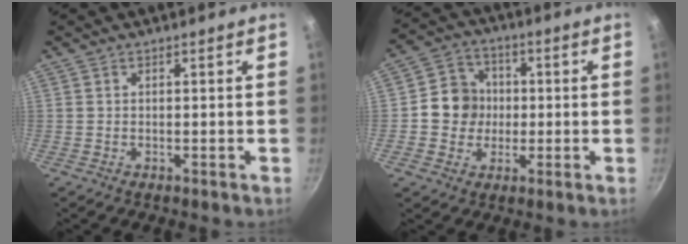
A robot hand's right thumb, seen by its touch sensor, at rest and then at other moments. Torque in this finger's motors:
{"motor_torque": [0.38, 1.27, 0.29, -0.49, 0.00]}